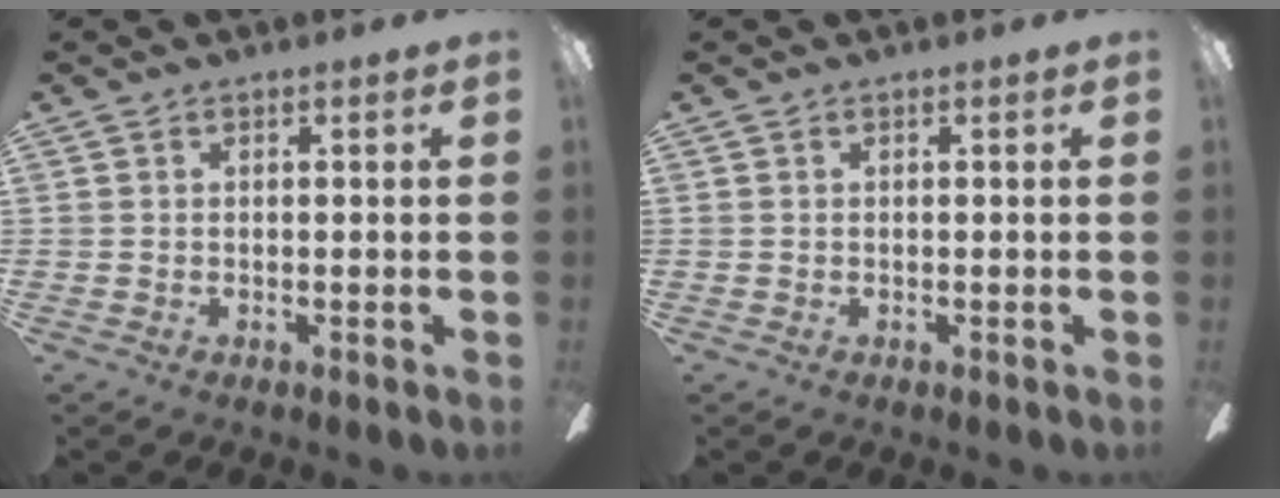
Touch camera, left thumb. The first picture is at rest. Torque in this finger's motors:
{"motor_torque": [-0.16, 0.16, -0.19, 0.19, 0.00]}